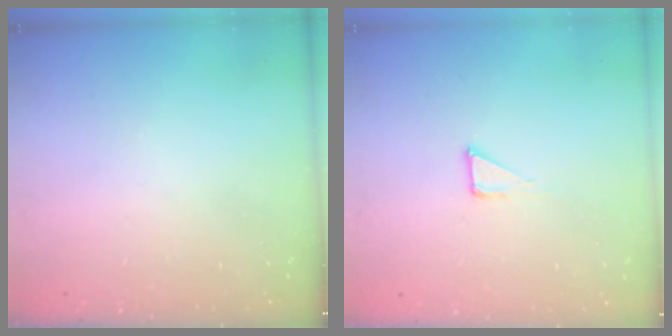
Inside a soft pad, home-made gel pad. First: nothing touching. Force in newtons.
{"total": 3.6, "press": 3.6, "slide": 0.2}